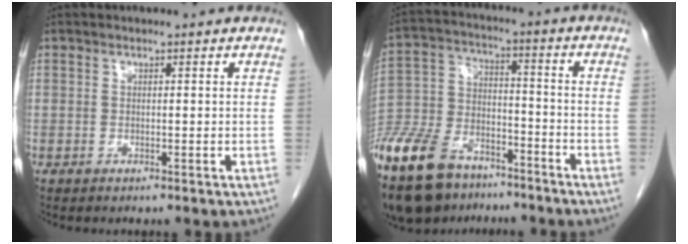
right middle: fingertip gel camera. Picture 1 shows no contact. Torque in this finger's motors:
{"motor_torque": [0.97, -0.67, 1.05, 0.21]}